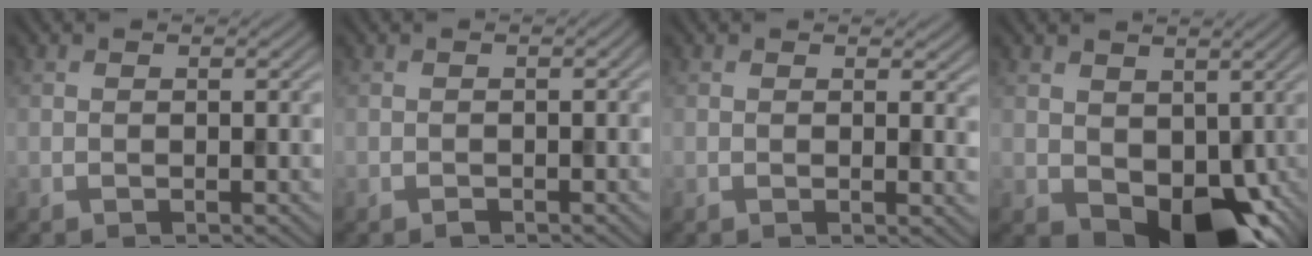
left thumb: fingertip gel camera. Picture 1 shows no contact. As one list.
[{"total": 0.9, "force": [-0.6, 0.4, 0.5], "torque": [-0.009, -0.001, -0.008]}, {"total": 1.6, "force": [0.8, 0.5, 1.2], "torque": [-0.018, -0.006, 0.014]}, {"total": 8.7, "force": [-0.8, 6.0, 6.2], "torque": [-0.102, -0.025, -0.002]}]